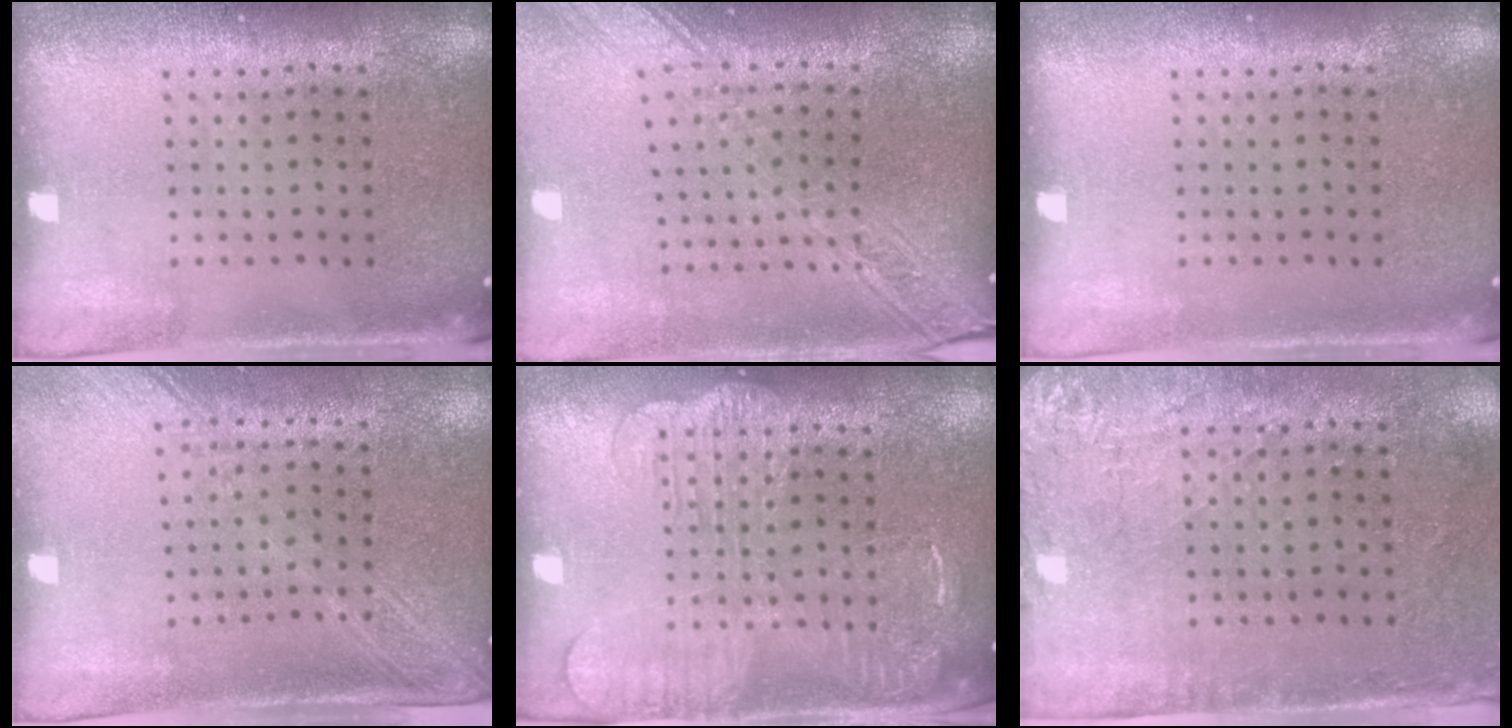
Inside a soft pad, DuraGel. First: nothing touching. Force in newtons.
{"total": 2.7, "press": 2.1, "slide": 1.6}
{"total": 0.0}
{"total": 2.0, "press": 1.7, "slide": 1.1}
{"total": 2.0, "press": 2.0, "slide": 0.4}
{"total": 2.9, "press": 2.3, "slide": 1.6}